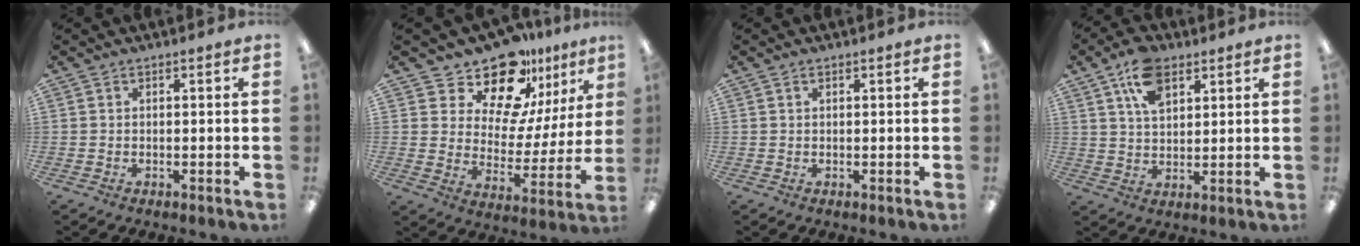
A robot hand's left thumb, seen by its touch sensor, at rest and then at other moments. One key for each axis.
{"total": 16.9, "fx": 14.1, "fy": 7.1, "fz": 5.9, "tx": -0.106, "ty": -0.116, "tz": 0.248}
{"total": 1.0, "fx": 0.5, "fy": 0.4, "fz": 0.7, "tx": -0.007, "ty": 0.000, "tz": 0.007}
{"total": 10.5, "fx": 5.9, "fy": 5.9, "fz": 6.4, "tx": -0.116, "ty": -0.006, "tz": 0.109}